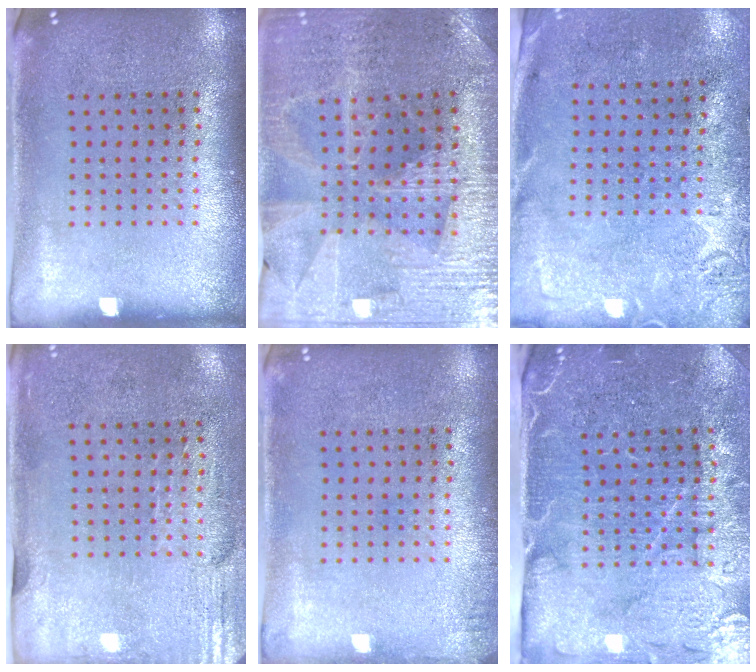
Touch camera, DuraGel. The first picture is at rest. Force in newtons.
{"total": 3.0, "press": 2.9, "slide": 0.4}
{"total": 2.8, "press": 2.2, "slide": 1.8}
{"total": 3.0, "press": 2.5, "slide": 1.6}
{"total": 0.9, "press": 0.9, "slide": 0.2}
{"total": 4.5, "press": 3.9, "slide": 2.2}